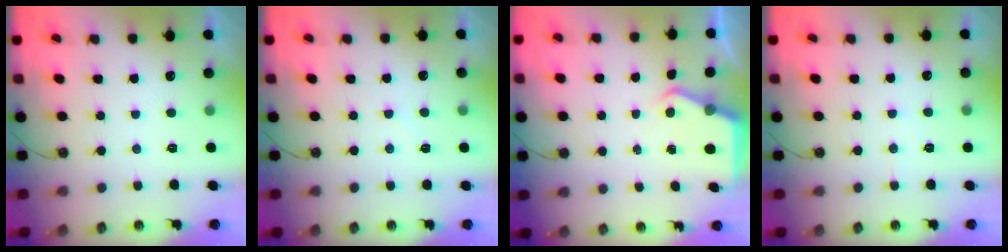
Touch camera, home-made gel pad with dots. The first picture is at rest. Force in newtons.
{"total": 3.2, "press": 3.2, "slide": 0.5}
{"total": 5.1, "press": 5.1, "slide": 0.7}
{"total": 3.9, "press": 3.9, "slide": 0.6}